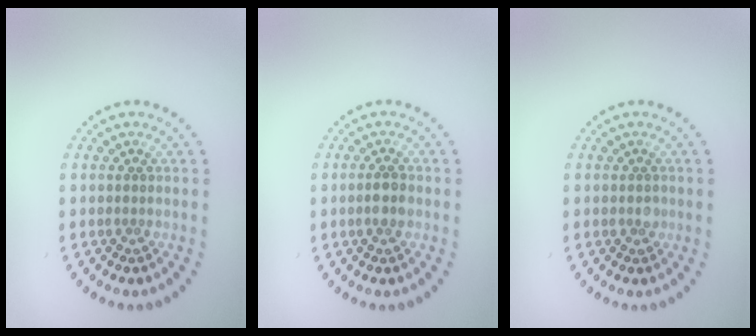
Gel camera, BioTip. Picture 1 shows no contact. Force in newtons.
{"total": 1.6, "press": 1.6, "slide": 0.4}
{"total": 0.6, "press": 0.5, "slide": 0.3}